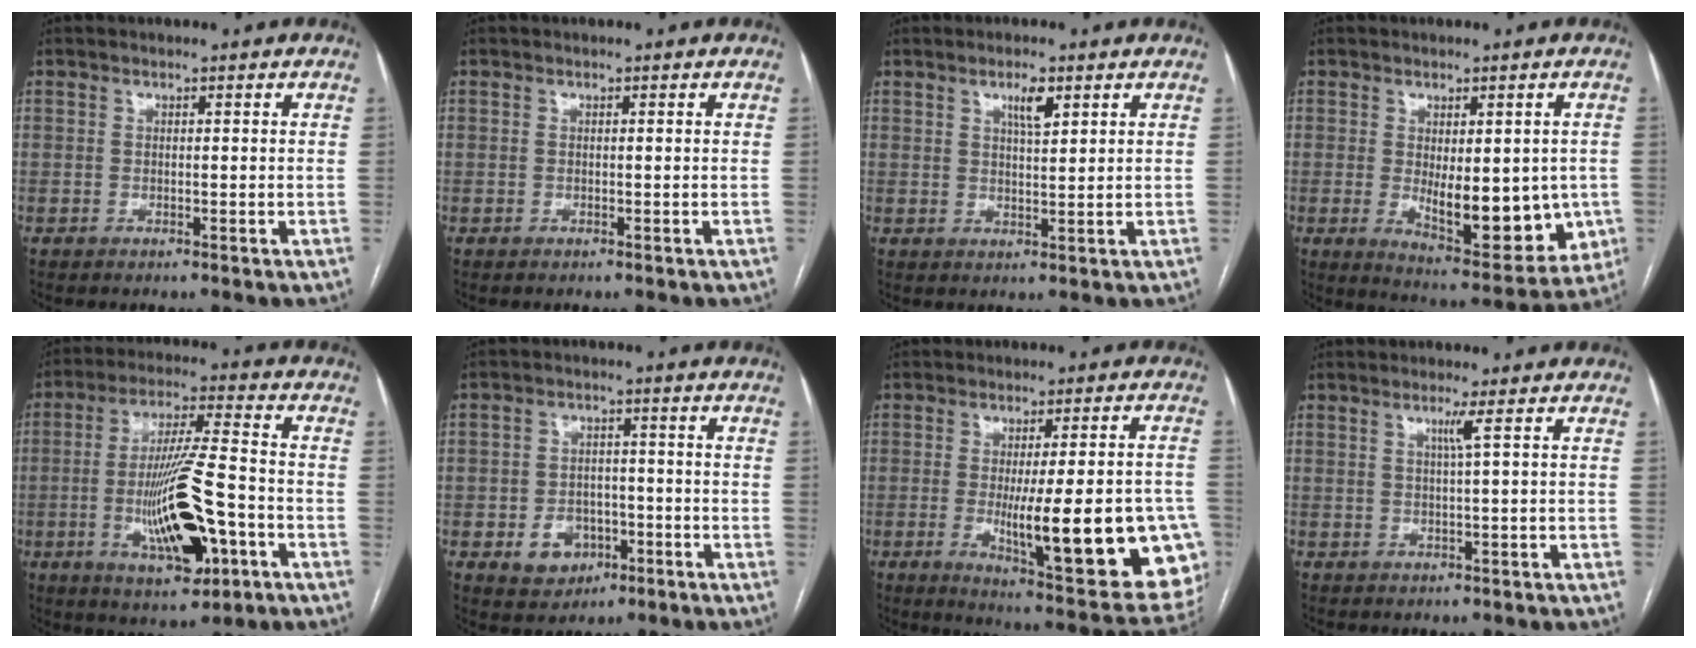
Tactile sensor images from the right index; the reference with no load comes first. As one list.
[{"total": 0.0}, {"total": 3.3, "force": [1.8, 0.7, 2.7], "torque": [-0.047, -0.001, 0.031]}, {"total": 13.3, "force": [-1.7, 5.4, 12.1], "torque": [-0.149, -0.019, -0.005]}, {"total": 15.2, "force": [-4.5, 2.9, 14.3], "torque": [-0.265, -0.005, -0.068]}, {"total": 6.3, "force": [-2.4, 5.1, 2.8], "torque": [-0.045, 0.011, -0.026]}, {"total": 23.2, "force": [-5.3, 4.1, 22.2], "torque": [-0.220, -0.014, -0.052]}, {"total": 1.8, "force": [0.6, -0.7, 1.5], "torque": [-0.030, -0.002, 0.014]}]